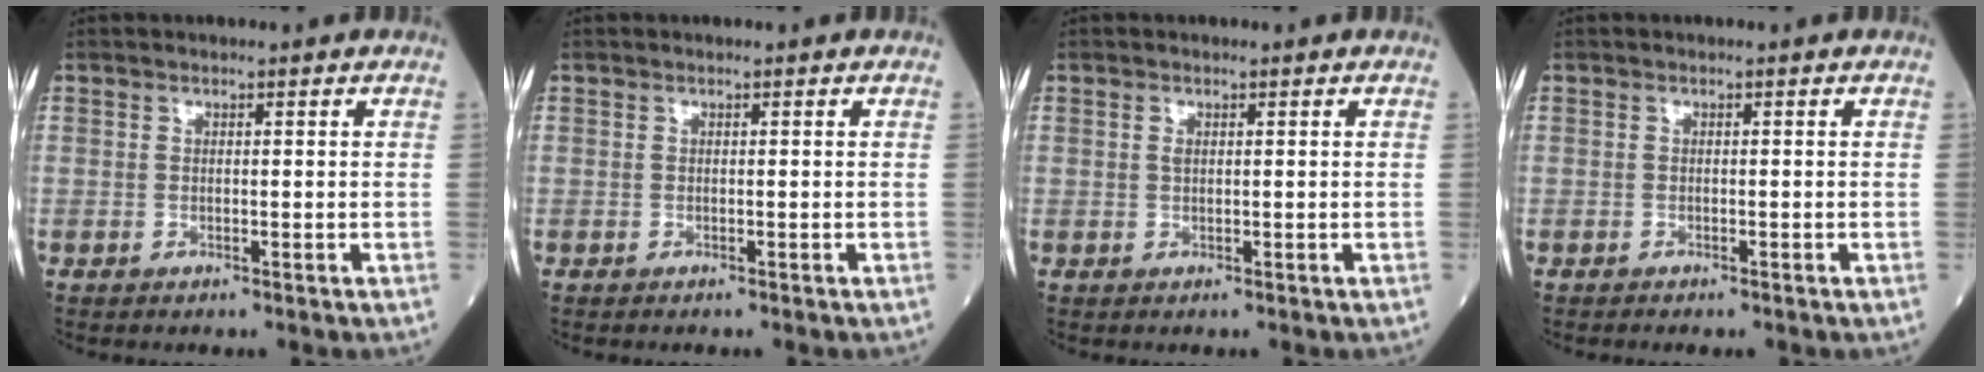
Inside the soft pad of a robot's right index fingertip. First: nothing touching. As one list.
[{"total": 0.0}, {"total": 0.7, "force": [0.2, 0.3, 0.6], "torque": [-0.013, 0.000, 0.003]}, {"total": 1.0, "force": [-0.8, 0.3, 0.4], "torque": [-0.010, -0.003, -0.010]}]